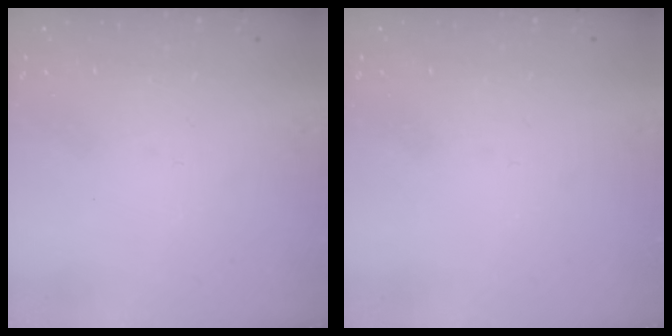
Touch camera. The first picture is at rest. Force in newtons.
{"total": 0.0}